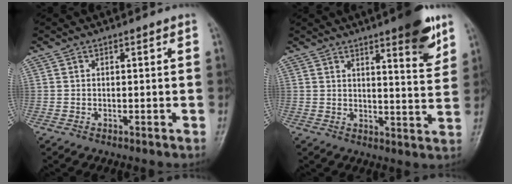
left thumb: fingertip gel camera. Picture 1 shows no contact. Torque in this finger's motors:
{"motor_torque": [1.54, 0.80, 1.22, -0.84, 0.02]}